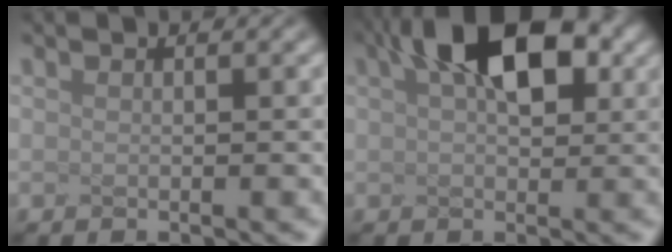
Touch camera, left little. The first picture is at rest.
{"total": 6.1, "force": [1.9, 2.7, 5.1], "torque": [-0.101, 0.014, 0.057]}